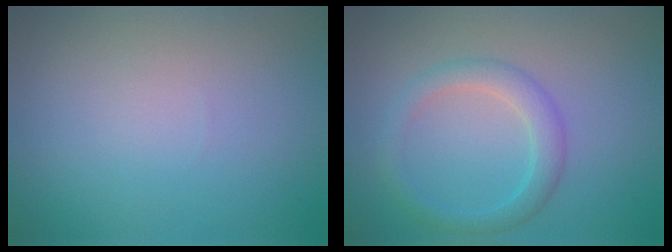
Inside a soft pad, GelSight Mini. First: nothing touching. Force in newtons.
{"total": 2.8, "press": 2.8, "slide": 0.1}